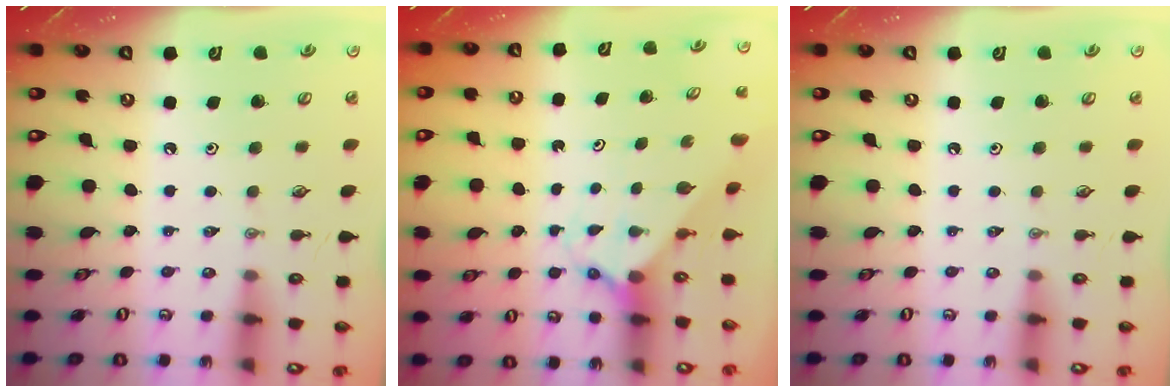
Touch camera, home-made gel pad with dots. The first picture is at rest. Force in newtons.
{"total": 1.7, "press": 1.7, "slide": 0.1}
{"total": 0.0}